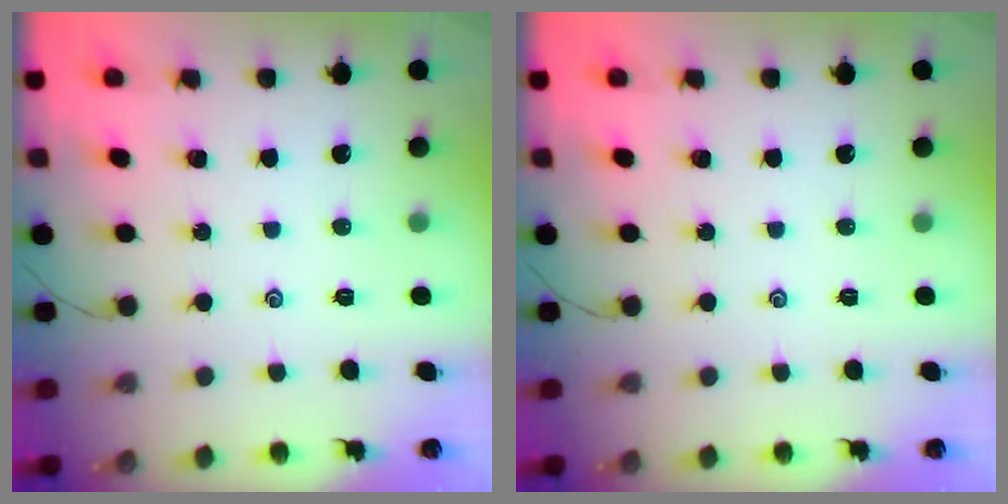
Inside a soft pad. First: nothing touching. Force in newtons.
{"total": 0.0}